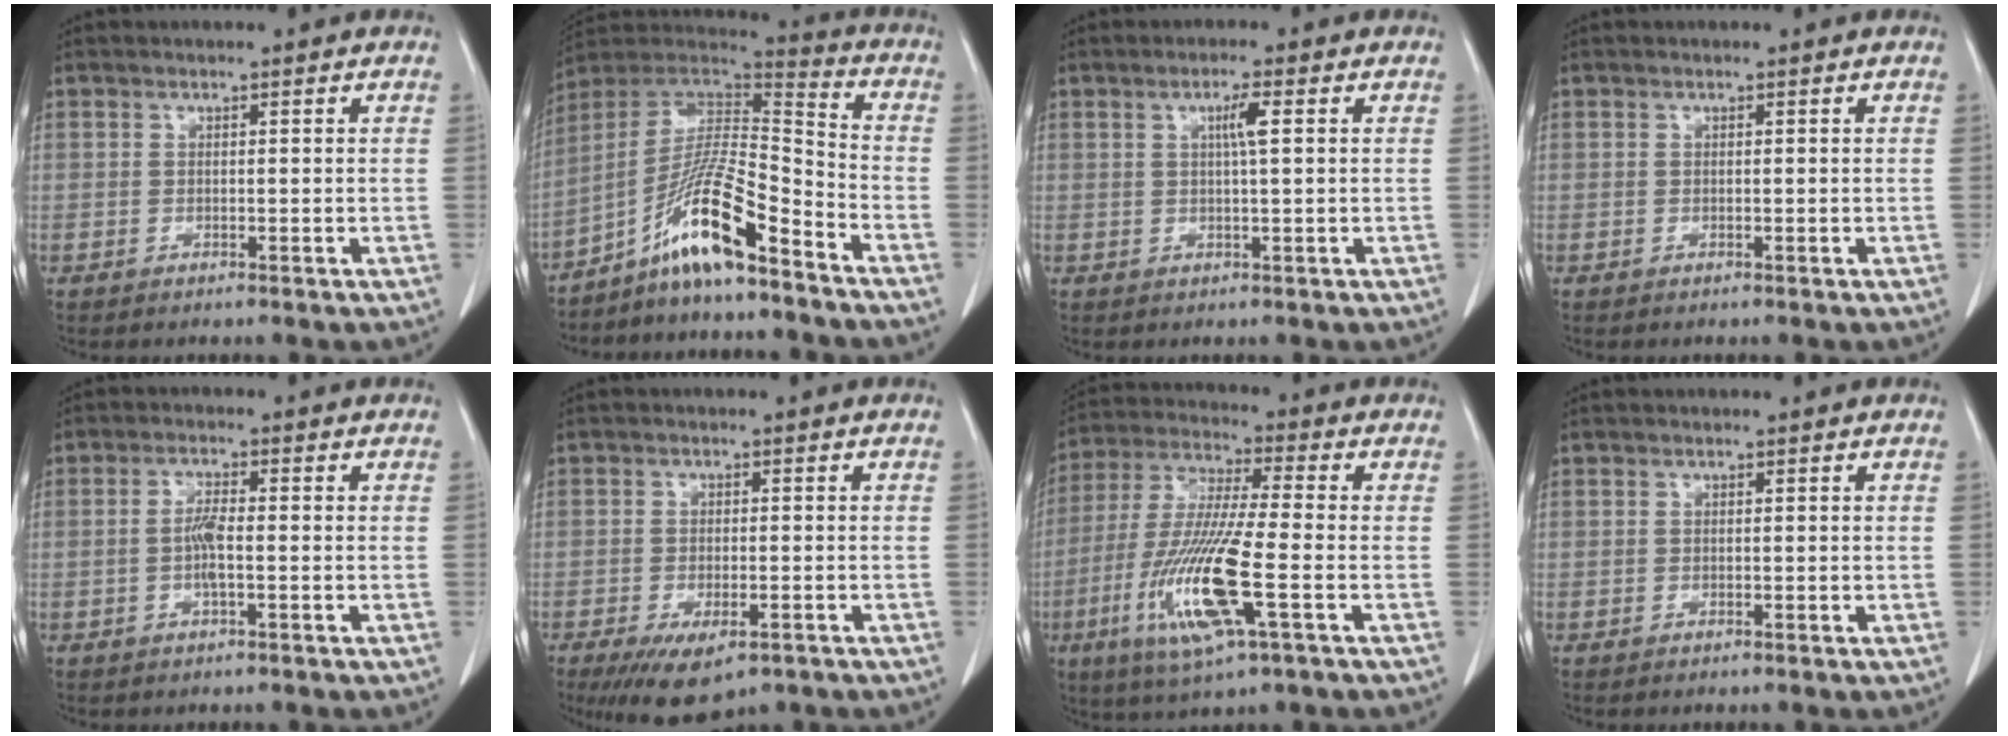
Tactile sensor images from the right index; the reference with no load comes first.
{"total": 13.8, "force": [-9.1, 1.2, 10.3], "torque": [-0.195, 0.011, -0.166]}
{"total": 2.8, "force": [0.7, -0.1, 2.8], "torque": [-0.049, 0.000, 0.011]}
{"total": 0.0}
{"total": 3.4, "force": [-0.6, 0.5, 3.3], "torque": [-0.070, 0.000, -0.013]}
{"total": 8.2, "force": [-5.1, 3.2, 5.6], "torque": [-0.090, -0.014, -0.076]}
{"total": 15.4, "force": [-4.8, 1.1, 14.6], "torque": [-0.307, -0.022, -0.092]}
{"total": 0.0}